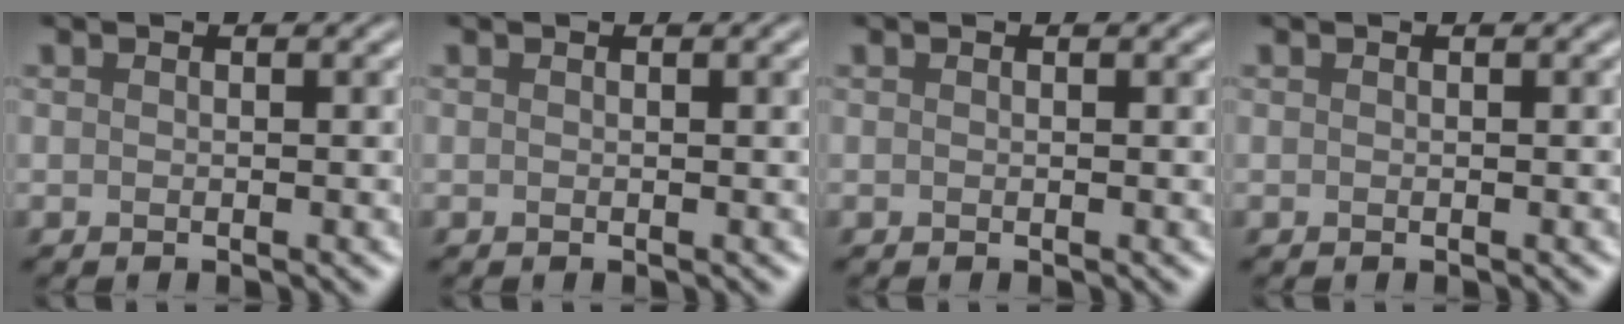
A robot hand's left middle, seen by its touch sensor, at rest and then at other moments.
{"total": 0.8, "force": [0.3, 0.2, 0.7], "torque": [-0.007, 0.004, 0.004]}
{"total": 0.0}
{"total": 0.0}